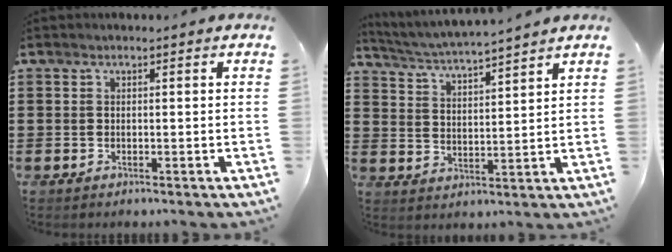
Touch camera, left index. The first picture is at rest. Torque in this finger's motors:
{"motor_torque": [2.14, 0.00, 0.13, 0.05]}